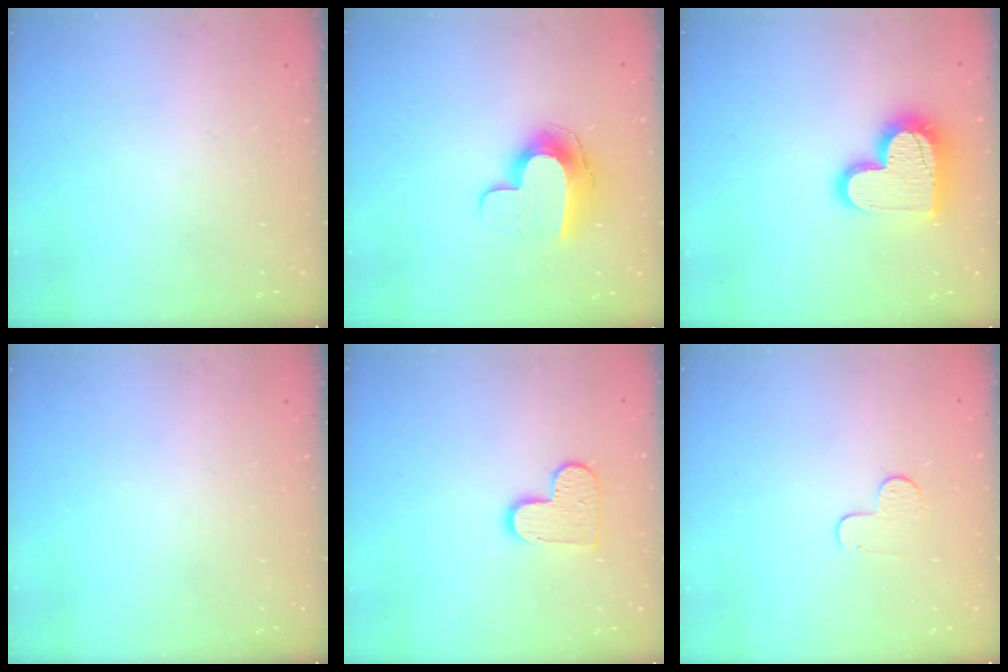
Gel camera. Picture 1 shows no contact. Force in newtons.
{"total": 11.0, "press": 10.9, "slide": 0.8}
{"total": 16.1, "press": 16.1, "slide": 1.3}
{"total": 0.0}
{"total": 9.2, "press": 9.2, "slide": 0.2}
{"total": 4.5, "press": 4.5, "slide": 0.5}